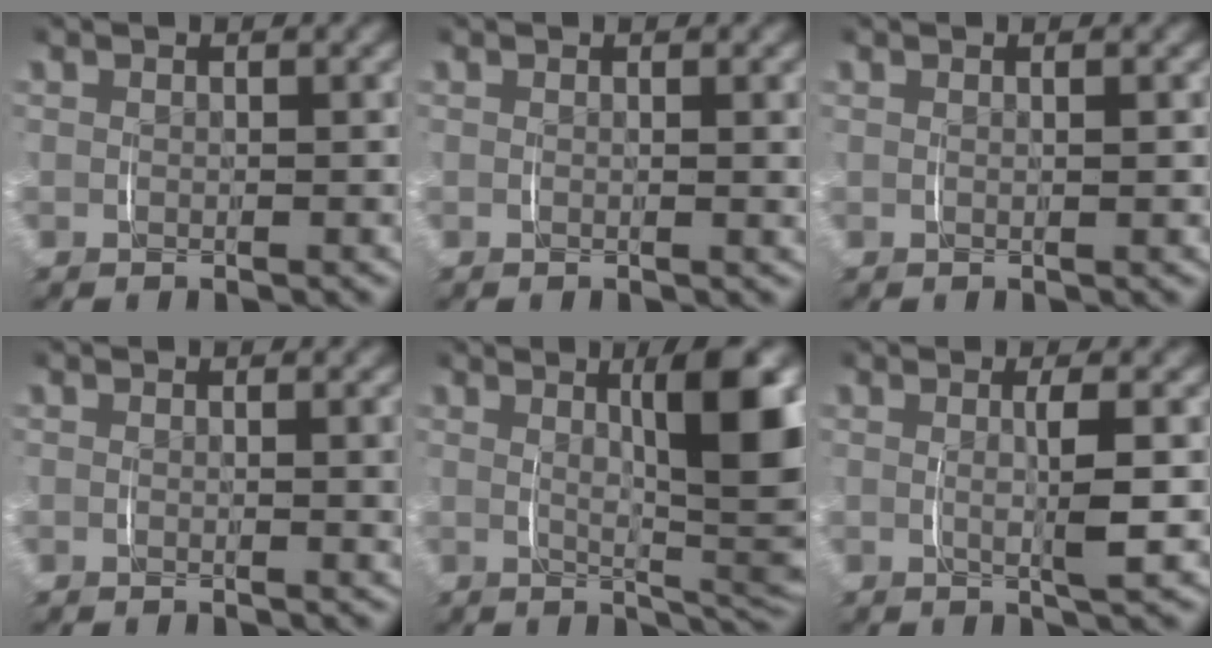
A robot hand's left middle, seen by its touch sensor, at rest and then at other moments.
{"total": 0.7, "force": [0.4, -0.3, 0.5], "torque": [-0.008, -0.003, 0.006]}
{"total": 0.8, "force": [0.4, -0.2, 0.6], "torque": [-0.011, 0.000, 0.007]}
{"total": 1.3, "force": [0.4, -0.2, 1.2], "torque": [-0.015, -0.003, 0.007]}
{"total": 10.2, "force": [2.2, 2.3, 9.7], "torque": [-0.116, 0.005, 0.035]}
{"total": 2.8, "force": [0.4, 0.0, 2.7], "torque": [-0.044, -0.002, 0.008]}